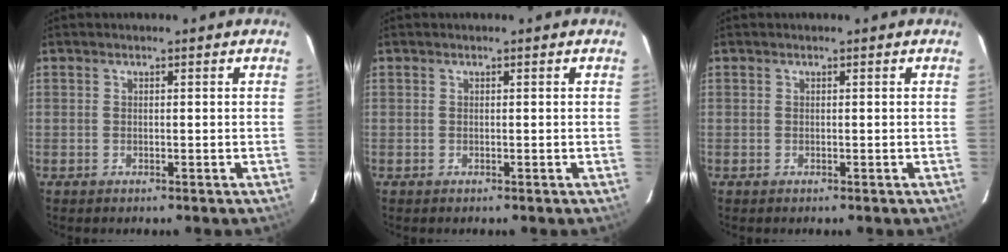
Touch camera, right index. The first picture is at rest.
{"total": 0.0}
{"total": 0.0}